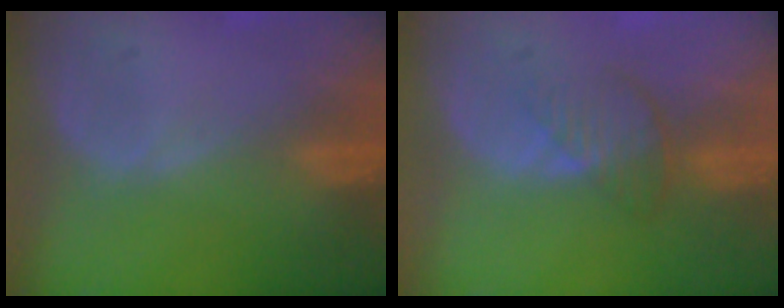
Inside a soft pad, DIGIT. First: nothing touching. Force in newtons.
{"total": 3.7, "press": 3.2, "slide": 1.9}